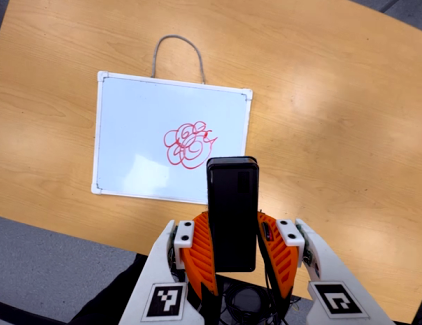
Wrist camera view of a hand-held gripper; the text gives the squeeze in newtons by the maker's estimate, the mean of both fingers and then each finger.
{"total": 4.7, "left": 3.6, "right": 5.8}